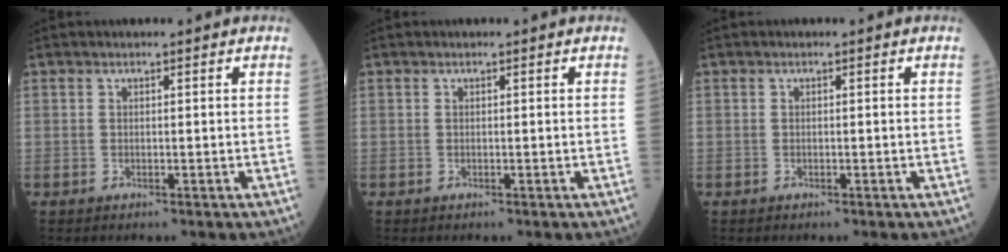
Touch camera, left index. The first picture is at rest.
{"total": 0.0}
{"total": 0.0}